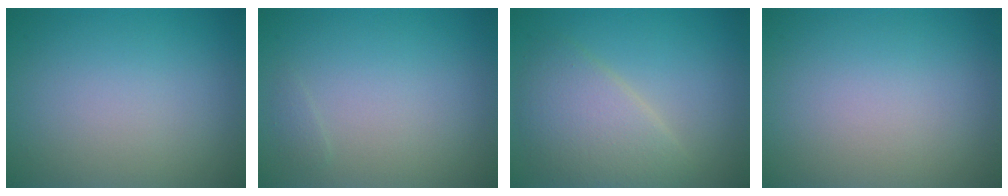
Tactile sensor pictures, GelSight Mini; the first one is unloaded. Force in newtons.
{"total": 0.5, "press": 0.5, "slide": 0.0}
{"total": 4.4, "press": 4.4, "slide": 0.4}
{"total": 0.0}